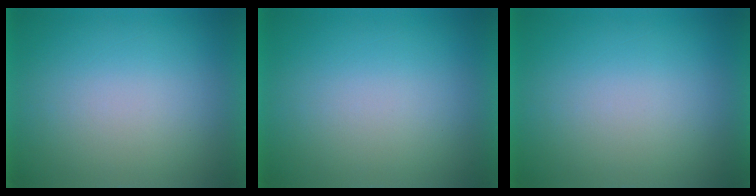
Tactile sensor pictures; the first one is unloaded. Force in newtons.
{"total": 0.0}
{"total": 0.0}